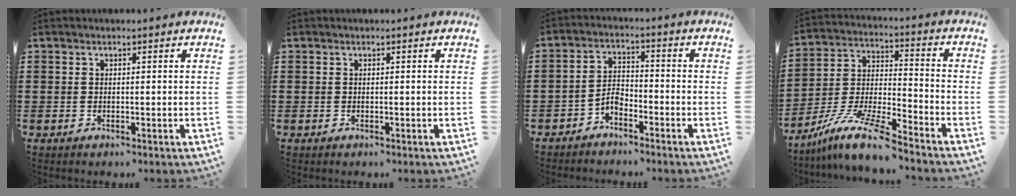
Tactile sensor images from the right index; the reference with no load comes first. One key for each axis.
{"total": 0.0}
{"total": 3.3, "fx": -2.5, "fy": 1.6, "fz": 1.5, "tx": -0.040, "ty": 0.006, "tz": -0.054}
{"total": 10.5, "fx": -9.0, "fy": 0.9, "fz": 5.4, "tx": -0.115, "ty": 0.010, "tz": -0.181}